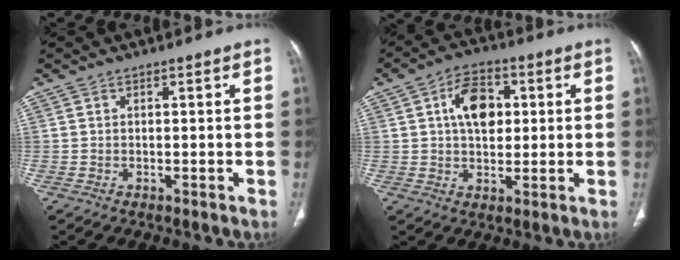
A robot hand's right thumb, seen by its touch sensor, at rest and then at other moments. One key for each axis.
{"total": 9.4, "fx": 2.2, "fy": 6.1, "fz": 6.8, "tx": -0.089, "ty": 0.004, "tz": 0.032}